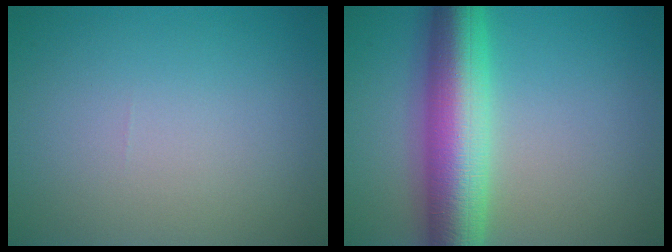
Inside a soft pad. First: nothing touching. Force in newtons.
{"total": 9.6, "press": 9.6, "slide": 0.1}